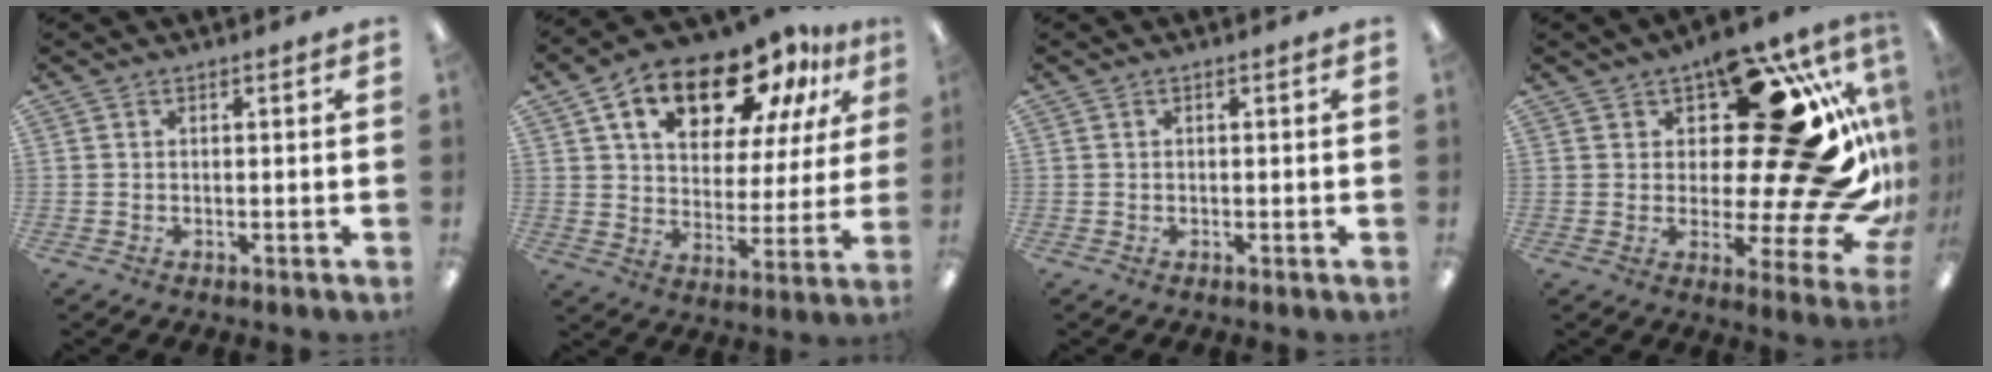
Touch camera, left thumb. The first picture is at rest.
{"total": 19.4, "force": [12.5, 9.9, 11.1], "torque": [-0.177, -0.059, 0.212]}
{"total": 0.0}
{"total": 27.6, "force": [7.5, 10.0, 24.6], "torque": [-0.330, -0.080, 0.135]}